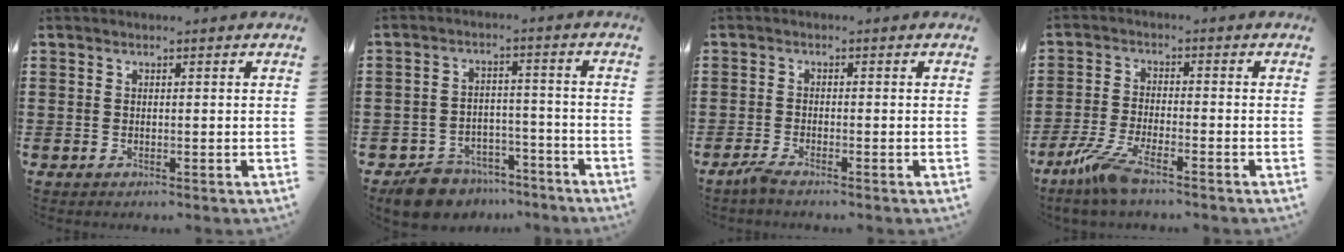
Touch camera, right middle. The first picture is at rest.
{"total": 6.2, "force": [-5.8, 2.0, 0.9], "torque": [-0.027, 0.019, -0.117]}
{"total": 1.5, "force": [-1.2, 0.1, 0.8], "torque": [-0.024, -0.004, -0.025]}
{"total": 6.2, "force": [-4.4, 0.8, 4.3], "torque": [-0.109, -0.018, -0.089]}